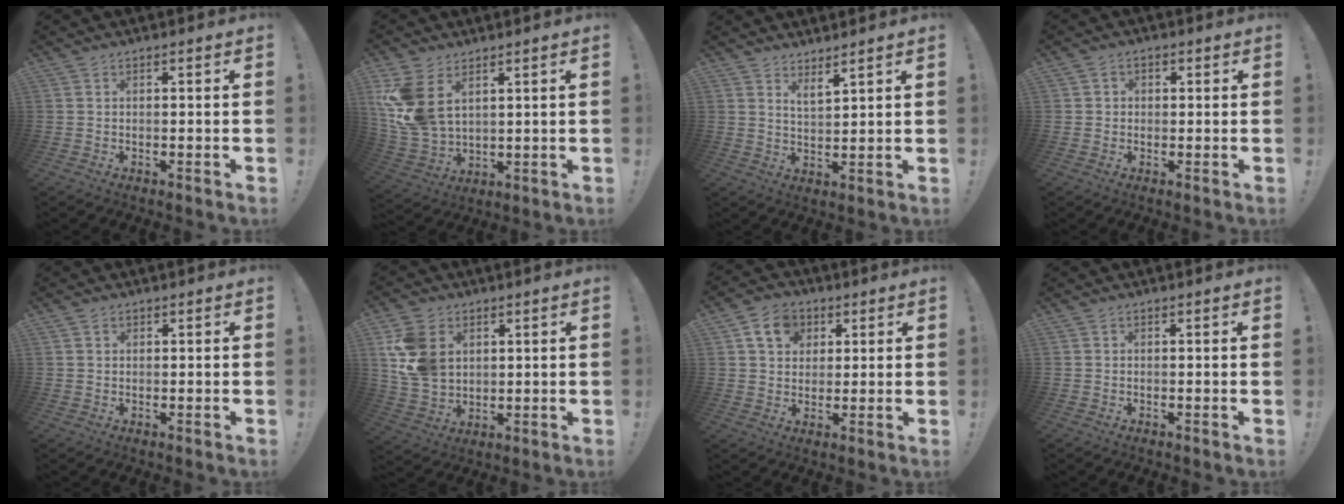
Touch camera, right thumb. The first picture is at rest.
{"total": 12.8, "force": [5.2, 8.3, 8.3], "torque": [-0.168, -0.032, 0.104]}
{"total": 4.1, "force": [3.8, 0.2, 1.5], "torque": [-0.030, -0.022, 0.066]}
{"total": 2.2, "force": [-0.2, 2.0, 0.8], "torque": [-0.001, 0.001, -0.006]}
{"total": 0.8, "force": [0.5, 0.7, 0.1], "torque": [0.005, -0.002, 0.008]}
{"total": 13.7, "force": [4.3, 10.4, 7.8], "torque": [-0.152, -0.013, 0.087]}
{"total": 9.2, "force": [3.8, 7.5, 3.8], "torque": [-0.056, -0.007, 0.073]}
{"total": 0.0}